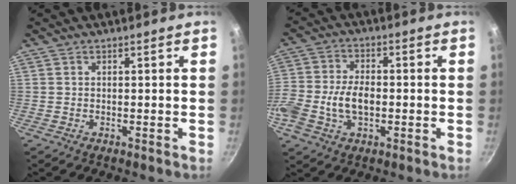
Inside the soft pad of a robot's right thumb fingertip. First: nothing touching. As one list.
[{"total": 10.3, "force": [-2.1, 6.5, 7.7], "torque": [-0.150, 0.026, -0.049]}]